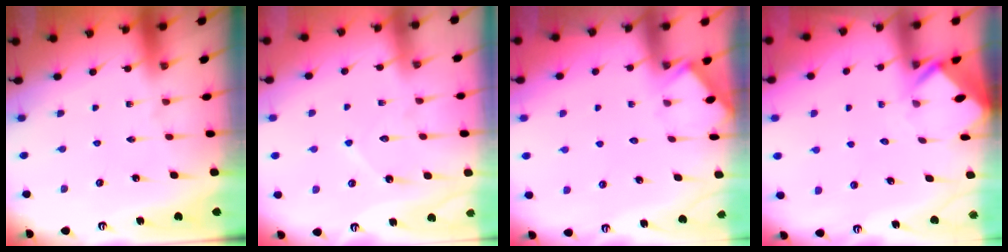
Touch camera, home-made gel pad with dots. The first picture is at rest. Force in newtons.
{"total": 6.7, "press": 6.6, "slide": 0.7}
{"total": 3.2, "press": 3.1, "slide": 0.4}
{"total": 3.0, "press": 3.0, "slide": 0.2}